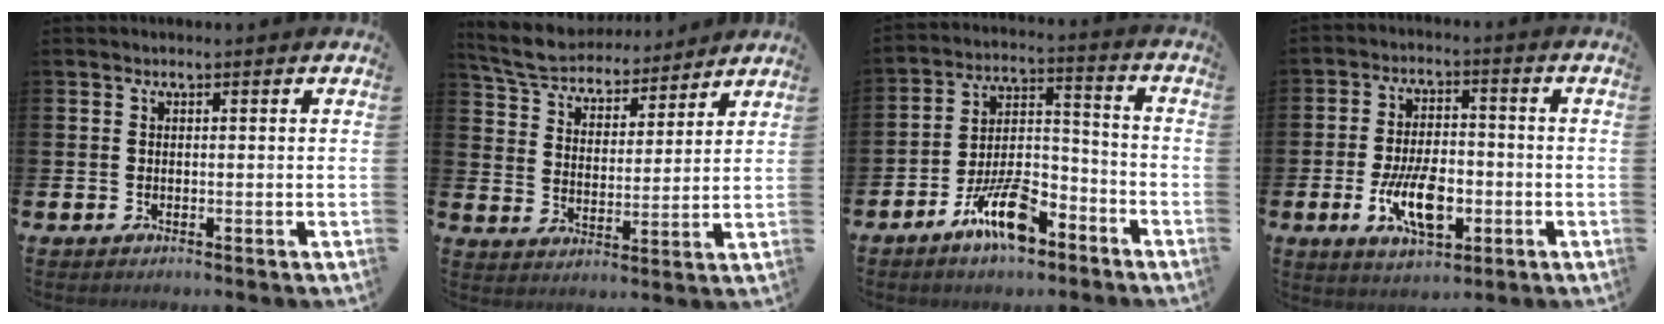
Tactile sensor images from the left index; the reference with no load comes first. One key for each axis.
{"total": 6.9, "fx": 6.5, "fy": 1.7, "fz": 1.1, "tx": -0.055, "ty": -0.045, "tz": 0.114}
{"total": 9.4, "fx": -6.2, "fy": 3.7, "fz": 6.0, "tx": -0.116, "ty": 0.013, "tz": -0.117}
{"total": 8.7, "fx": -2.6, "fy": 4.2, "fz": 7.2, "tx": -0.128, "ty": -0.008, "tz": -0.049}